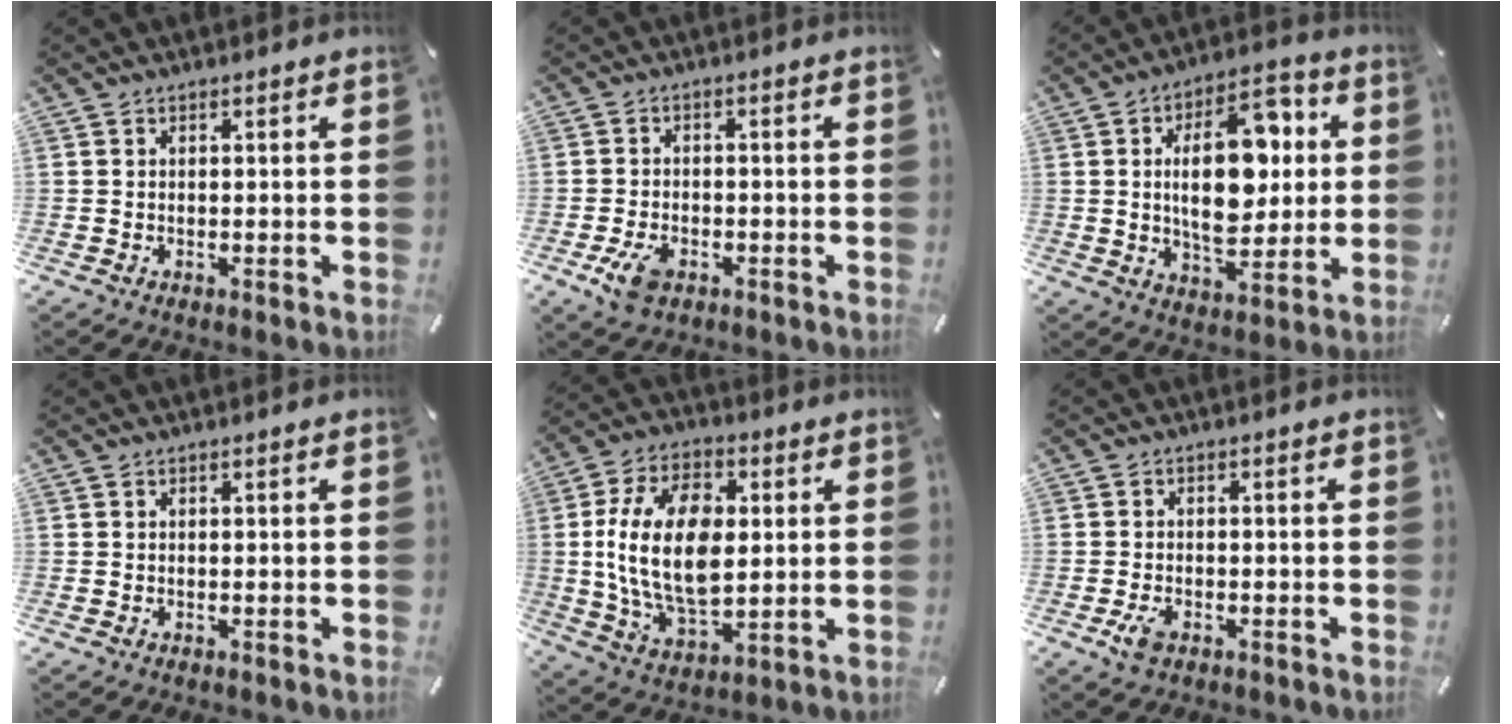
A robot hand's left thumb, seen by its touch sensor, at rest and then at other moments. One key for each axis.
{"total": 5.7, "fx": -2.8, "fy": 3.4, "fz": 3.6, "tx": -0.089, "ty": 0.006, "tz": -0.056}
{"total": 18.3, "fx": 2.7, "fy": 10.7, "fz": 14.6, "tx": -0.225, "ty": 0.001, "tz": 0.041}
{"total": 0.0}
{"total": 18.3, "fx": 1.6, "fy": 11.6, "fz": 14.0, "tx": -0.292, "ty": 0.007, "tz": 0.029}
{"total": 3.6, "fx": -1.7, "fy": 2.0, "fz": 2.5, "tx": -0.061, "ty": 0.000, "tz": -0.034}